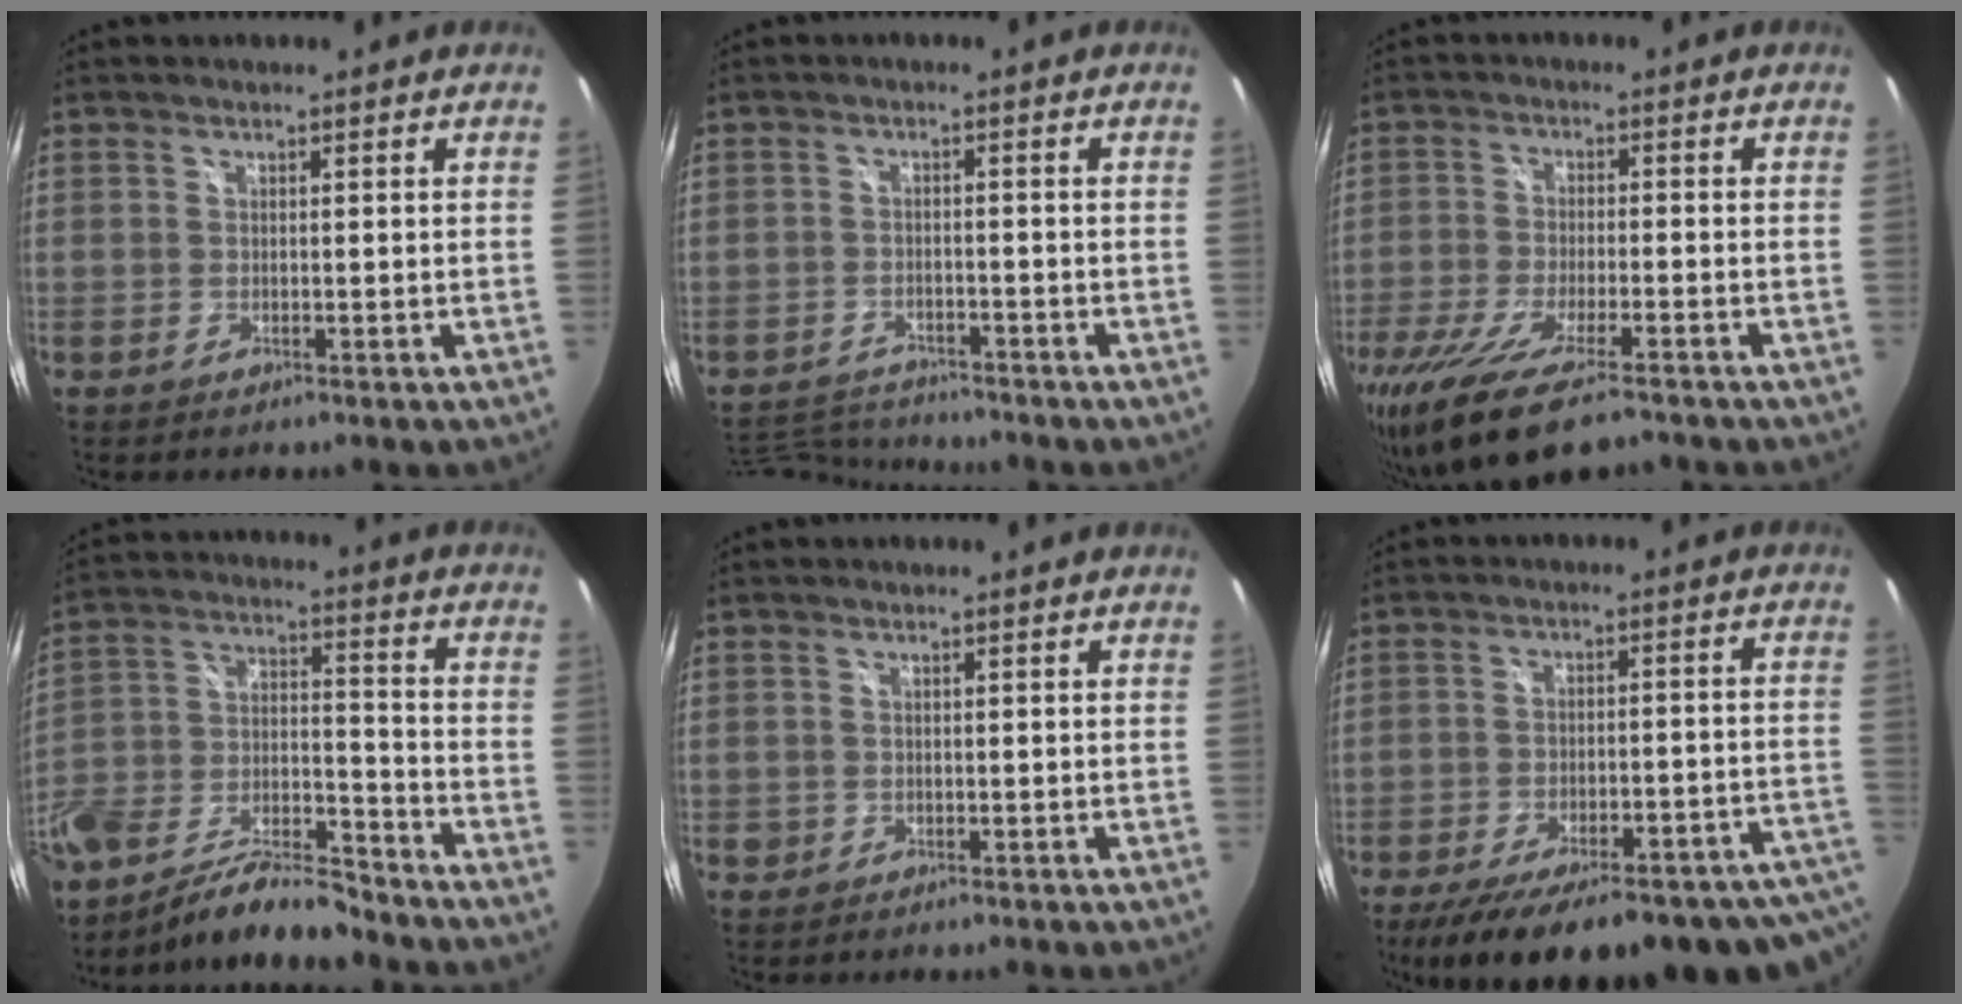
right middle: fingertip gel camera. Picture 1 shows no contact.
{"total": 8.0, "force": [-7.8, 1.5, 1.4], "torque": [-0.052, 0.003, -0.131]}
{"total": 13.1, "force": [-10.0, 2.6, 8.2], "torque": [-0.182, -0.055, -0.178]}
{"total": 16.0, "force": [-10.1, 6.8, 10.3], "torque": [-0.227, -0.010, -0.184]}
{"total": 1.1, "force": [-0.2, 1.1, 0.3], "torque": [-0.004, -0.003, -0.005]}
{"total": 27.2, "force": [-21.8, 7.6, 14.3], "torque": [-0.215, -0.040, -0.282]}